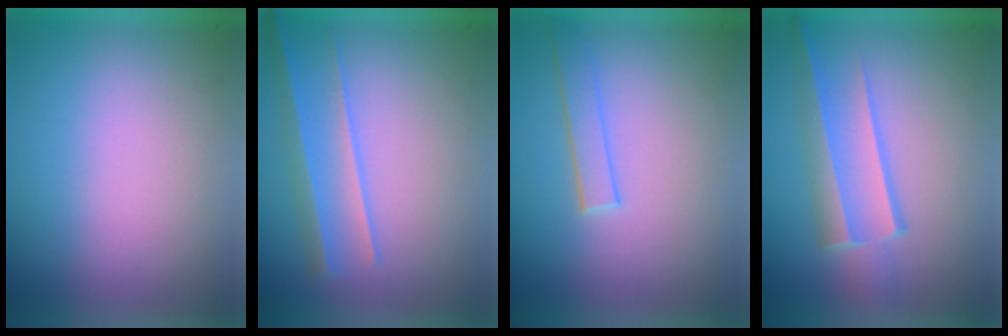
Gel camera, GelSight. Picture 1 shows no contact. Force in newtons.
{"total": 2.2}
{"total": 1.5}
{"total": 3.2}